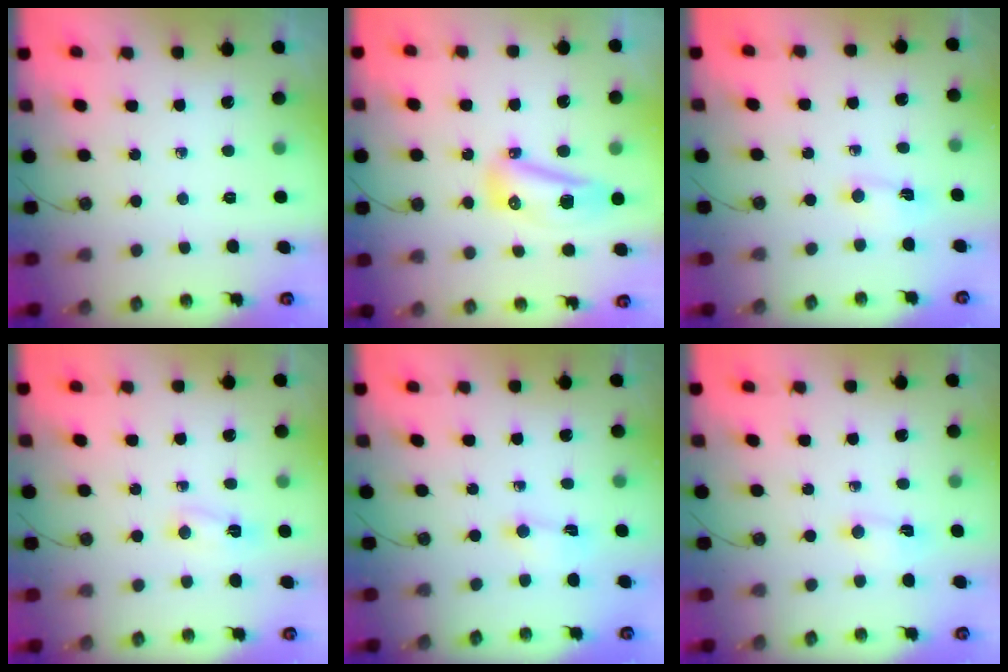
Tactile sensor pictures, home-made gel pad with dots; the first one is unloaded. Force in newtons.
{"total": 9.9, "press": 9.8, "slide": 1.3}
{"total": 1.1, "press": 1.0, "slide": 0.5}
{"total": 2.4, "press": 2.2, "slide": 0.8}
{"total": 0.8, "press": 0.8, "slide": 0.2}
{"total": 2.6, "press": 1.5, "slide": 2.2}